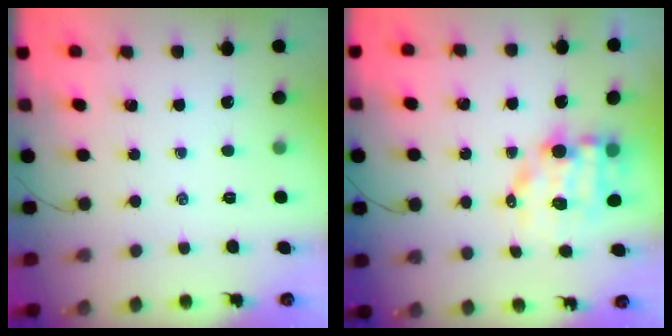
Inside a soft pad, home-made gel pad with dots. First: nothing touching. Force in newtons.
{"total": 9.2, "press": 9.0, "slide": 1.9}